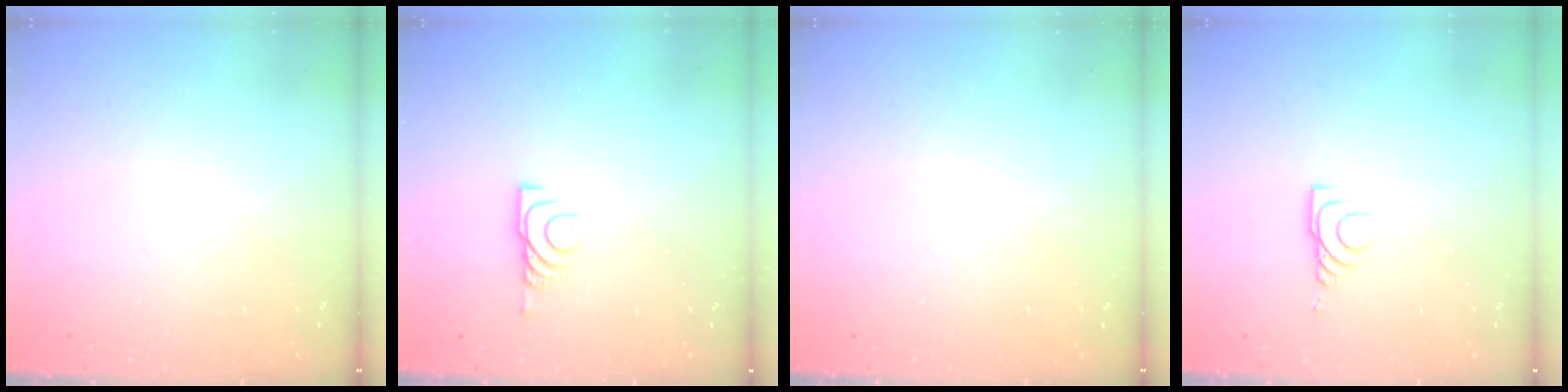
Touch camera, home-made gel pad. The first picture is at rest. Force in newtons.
{"total": 5.8, "press": 5.7, "slide": 0.8}
{"total": 0.0}
{"total": 6.9, "press": 6.9, "slide": 0.8}